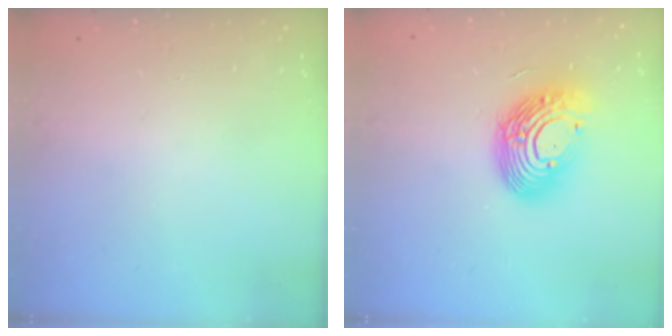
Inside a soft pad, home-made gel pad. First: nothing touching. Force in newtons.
{"total": 15.5, "press": 15.5, "slide": 1.4}